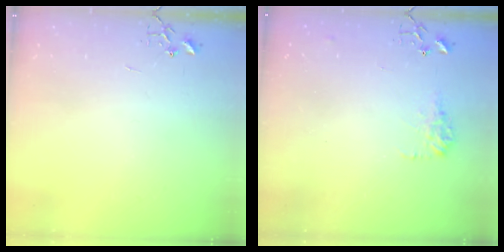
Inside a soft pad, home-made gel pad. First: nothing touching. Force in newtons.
{"total": 9.2, "press": 9.2, "slide": 0.4}